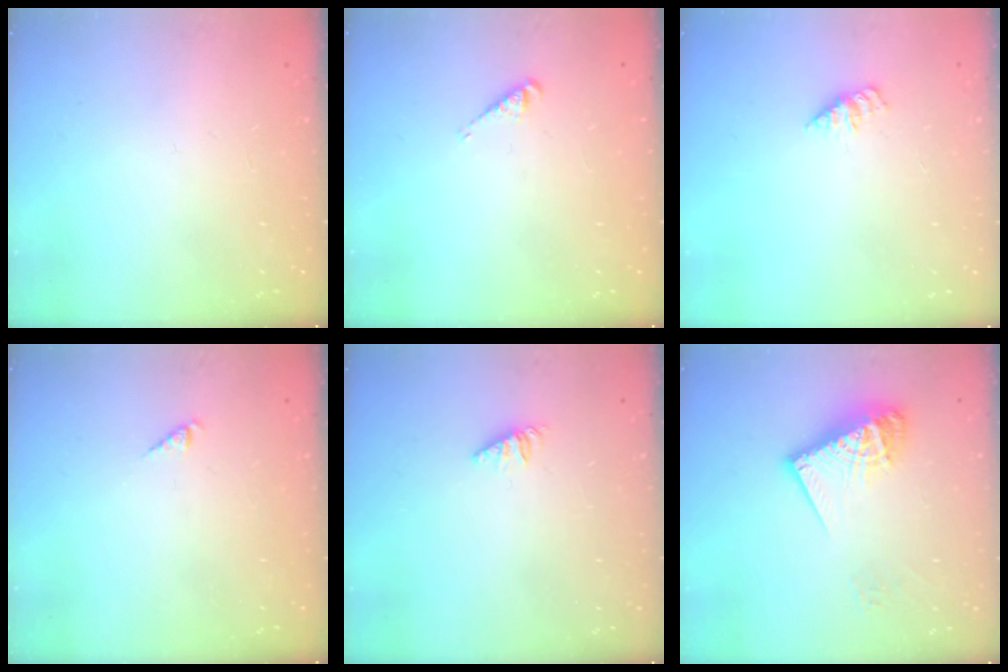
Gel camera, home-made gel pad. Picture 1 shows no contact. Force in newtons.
{"total": 3.7, "press": 3.7, "slide": 0.5}
{"total": 1.4, "press": 1.3, "slide": 0.2}
{"total": 2.6, "press": 2.6, "slide": 0.4}
{"total": 1.2, "press": 1.2, "slide": 0.3}
{"total": 12.6, "press": 12.5, "slide": 1.1}